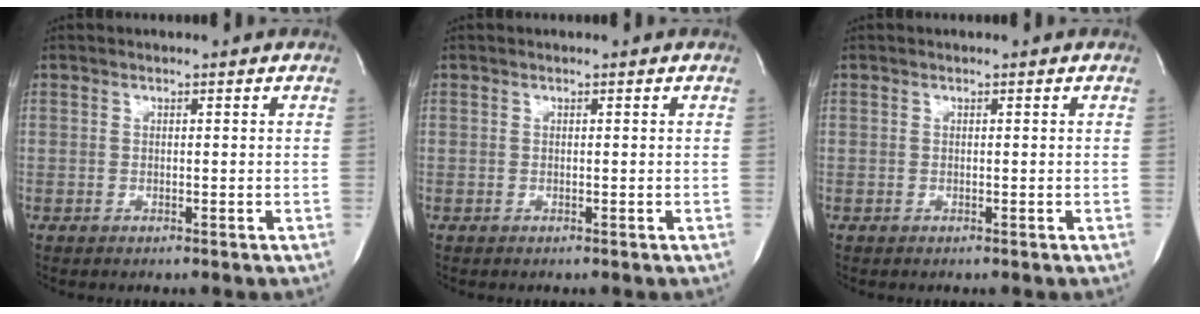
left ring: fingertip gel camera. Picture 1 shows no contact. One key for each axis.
{"total": 0.0}
{"total": 0.0}